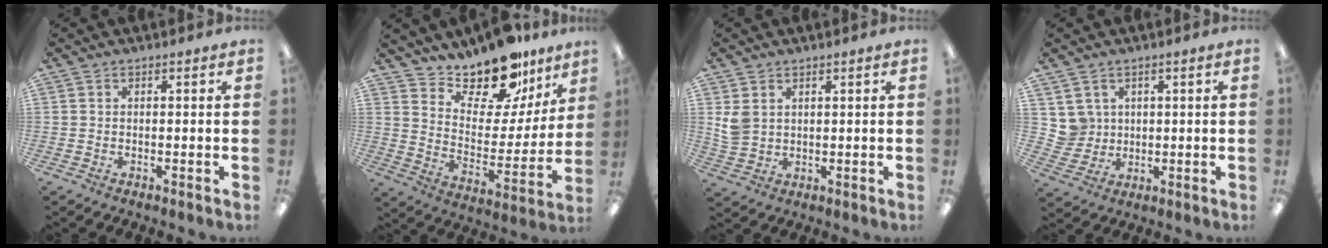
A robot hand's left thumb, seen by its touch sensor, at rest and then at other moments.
{"total": 16.6, "force": [14.7, 6.1, 4.9], "torque": [-0.079, -0.126, 0.258]}
{"total": 4.5, "force": [2.3, 3.4, 1.9], "torque": [-0.034, -0.003, 0.045]}
{"total": 5.3, "force": [2.8, 4.4, -0.4], "torque": [-0.001, -0.009, 0.054]}